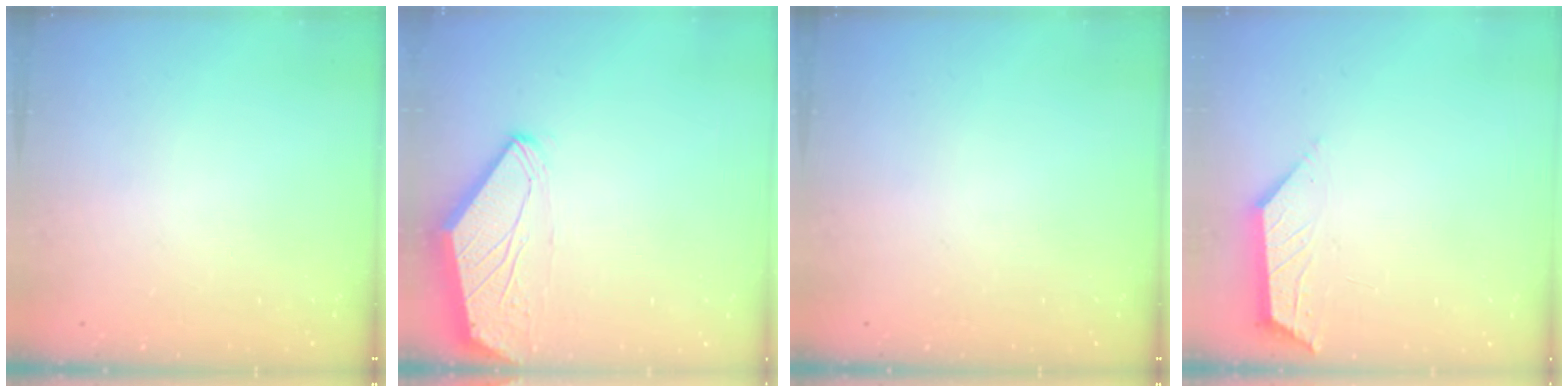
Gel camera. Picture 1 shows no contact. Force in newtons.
{"total": 0.0}
{"total": 0.0}
{"total": 2.0, "press": 2.0, "slide": 0.4}